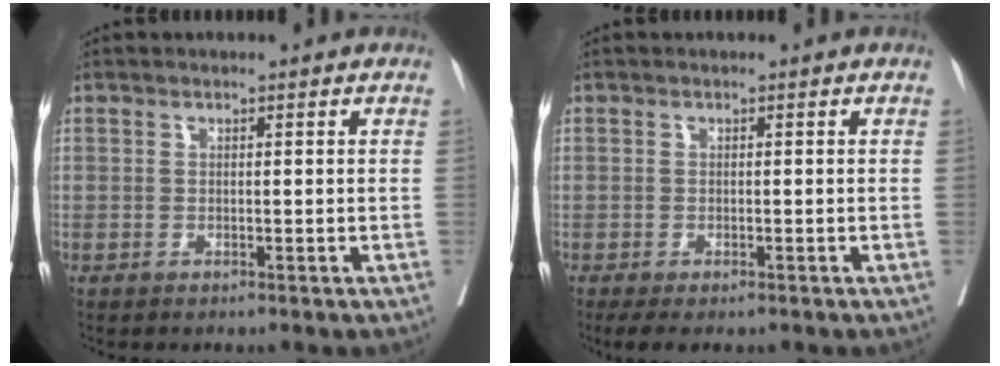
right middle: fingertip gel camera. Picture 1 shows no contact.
{"total": 3.1, "force": [-2.2, 1.3, 1.8], "torque": [-0.030, -0.007, -0.032]}